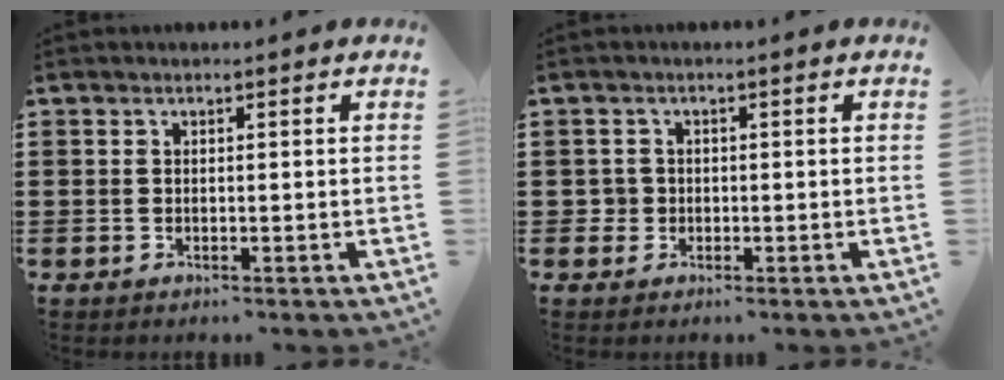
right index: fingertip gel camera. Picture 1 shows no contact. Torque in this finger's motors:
{"motor_torque": [0.06, 0.04, 0.01, -0.01]}